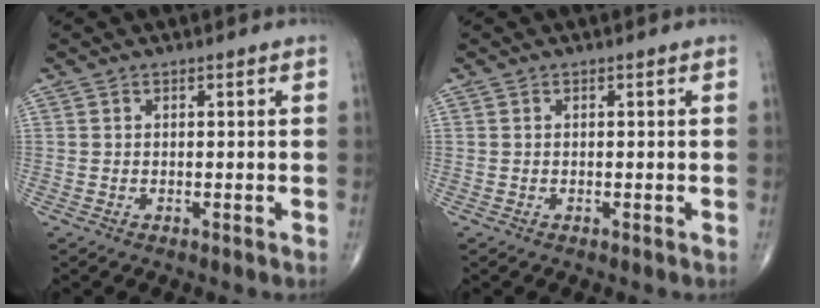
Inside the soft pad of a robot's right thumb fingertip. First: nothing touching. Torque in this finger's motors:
{"motor_torque": [0.37, -0.27, 0.01, -0.08, 0.02]}